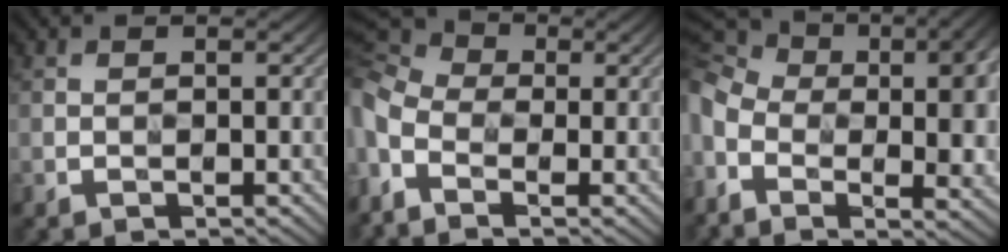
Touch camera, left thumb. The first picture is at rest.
{"total": 9.9, "force": [-2.4, 6.2, 7.4], "torque": [-0.215, -0.012, -0.041]}
{"total": 17.6, "force": [-1.4, 11.2, 13.5], "torque": [-0.275, -0.026, 0.016]}